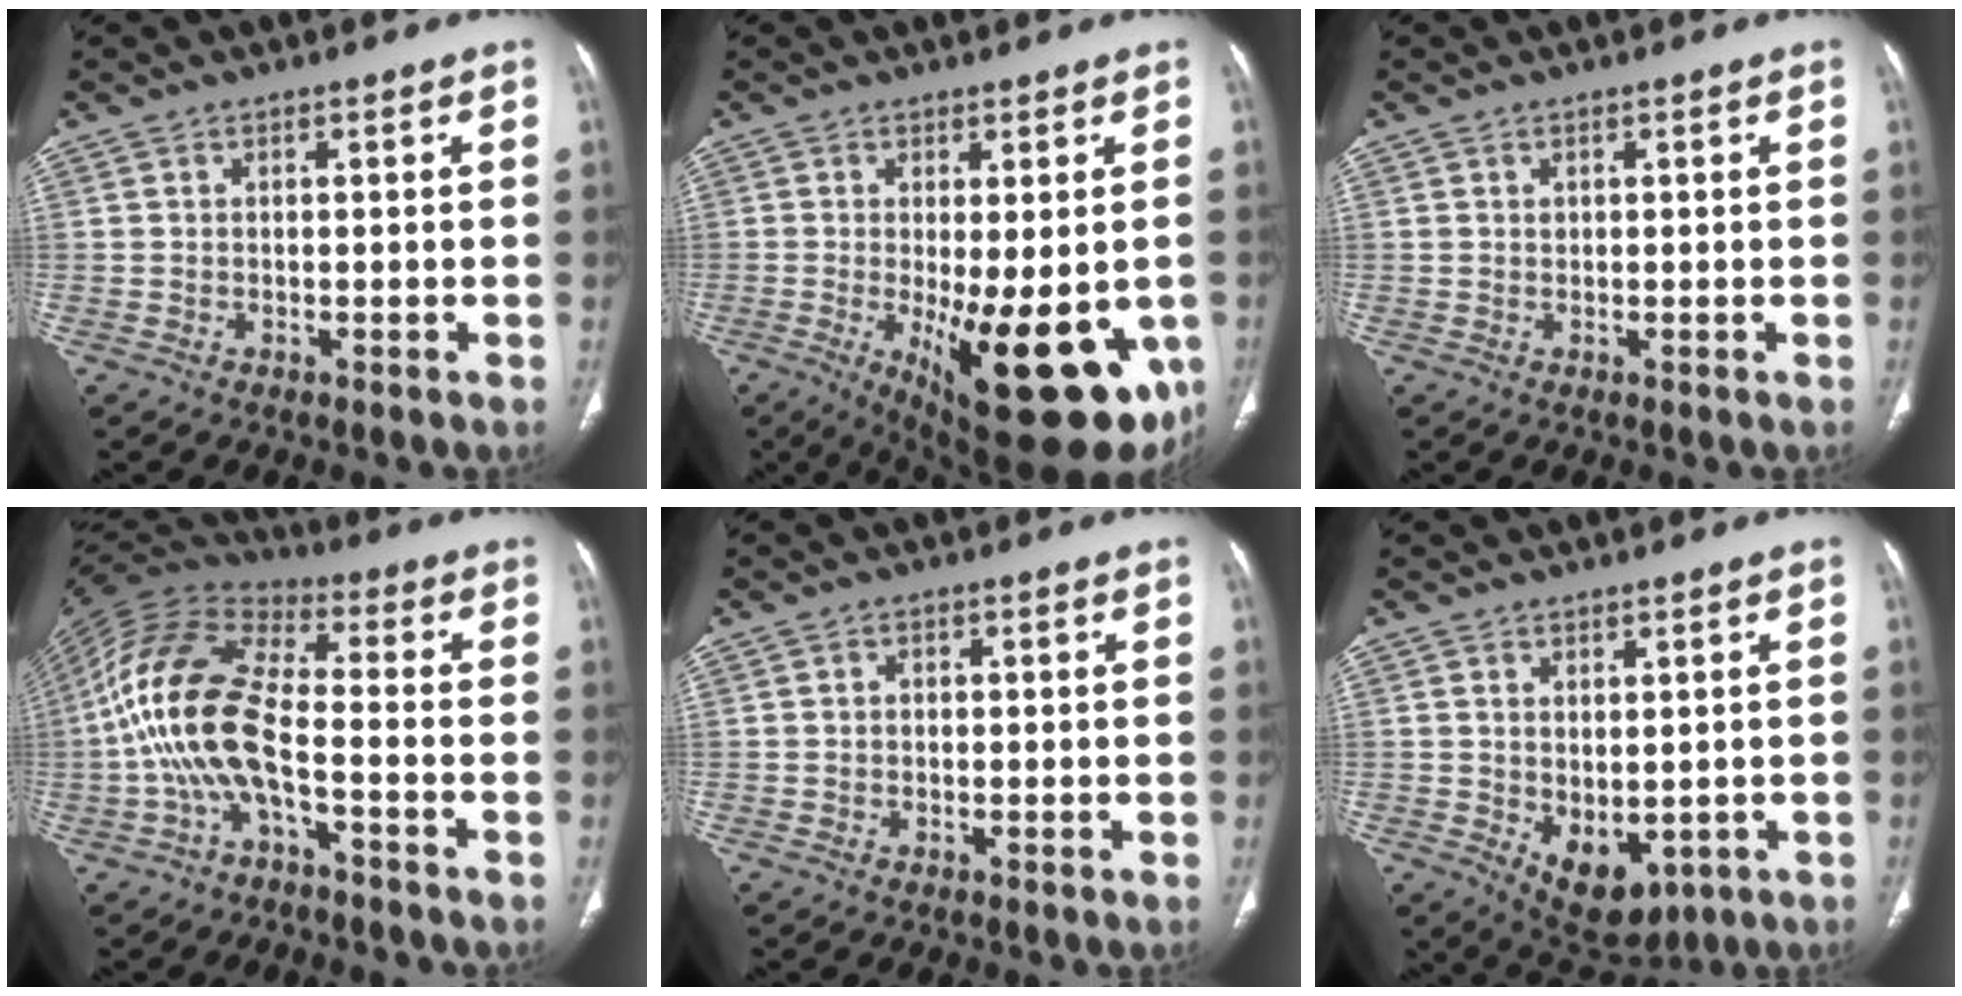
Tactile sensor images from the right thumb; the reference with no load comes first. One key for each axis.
{"total": 20.1, "fx": -5.6, "fy": 7.2, "fz": 17.9, "tx": -0.201, "ty": -0.030, "tz": -0.058}
{"total": 0.5, "fx": 0.3, "fy": 0.4, "fz": 0.2, "tx": 0.000, "ty": -0.001, "tz": 0.005}
{"total": 15.2, "fx": -3.9, "fy": 6.5, "fz": 13.1, "tx": -0.276, "ty": 0.053, "tz": -0.082}
{"total": 1.1, "fx": 0.0, "fy": 1.0, "fz": 0.5, "tx": -0.004, "ty": 0.003, "tz": -0.001}
{"total": 8.1, "fx": -1.6, "fy": 4.9, "fz": 6.3, "tx": -0.077, "ty": -0.007, "tz": 0.002}